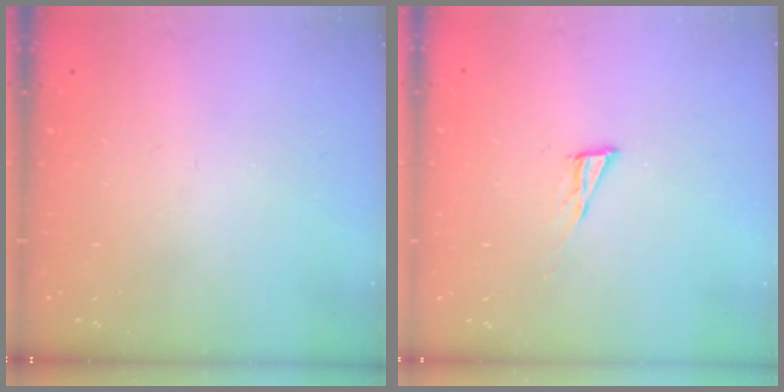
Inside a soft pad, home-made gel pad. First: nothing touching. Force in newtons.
{"total": 5.7, "press": 5.5, "slide": 1.4}